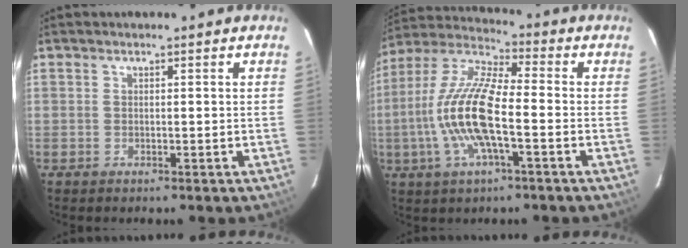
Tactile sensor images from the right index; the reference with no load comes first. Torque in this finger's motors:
{"motor_torque": [2.14, 0.00, 1.05, 0.21]}